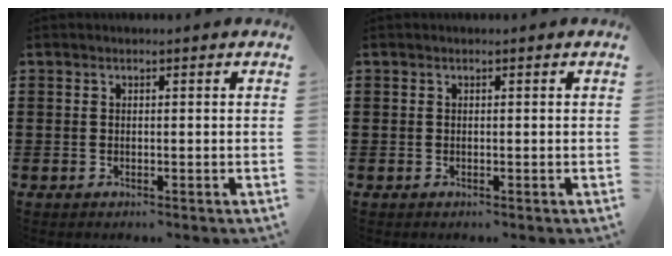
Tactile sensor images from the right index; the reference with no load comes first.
{"total": 0.0}